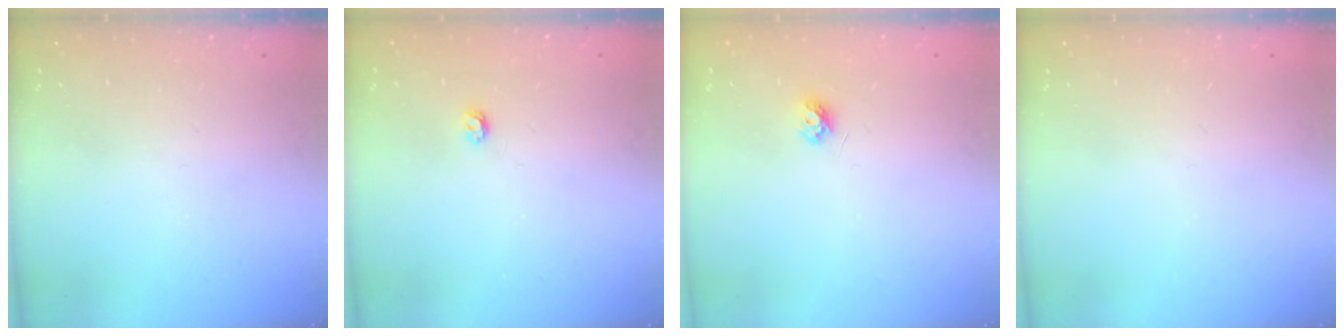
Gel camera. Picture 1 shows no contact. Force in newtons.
{"total": 3.0, "press": 3.0, "slide": 0.4}
{"total": 3.9, "press": 3.8, "slide": 0.7}
{"total": 0.0}